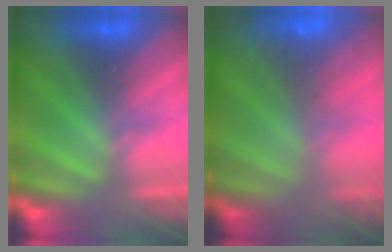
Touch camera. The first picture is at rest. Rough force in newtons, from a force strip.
{"total": 6.4}